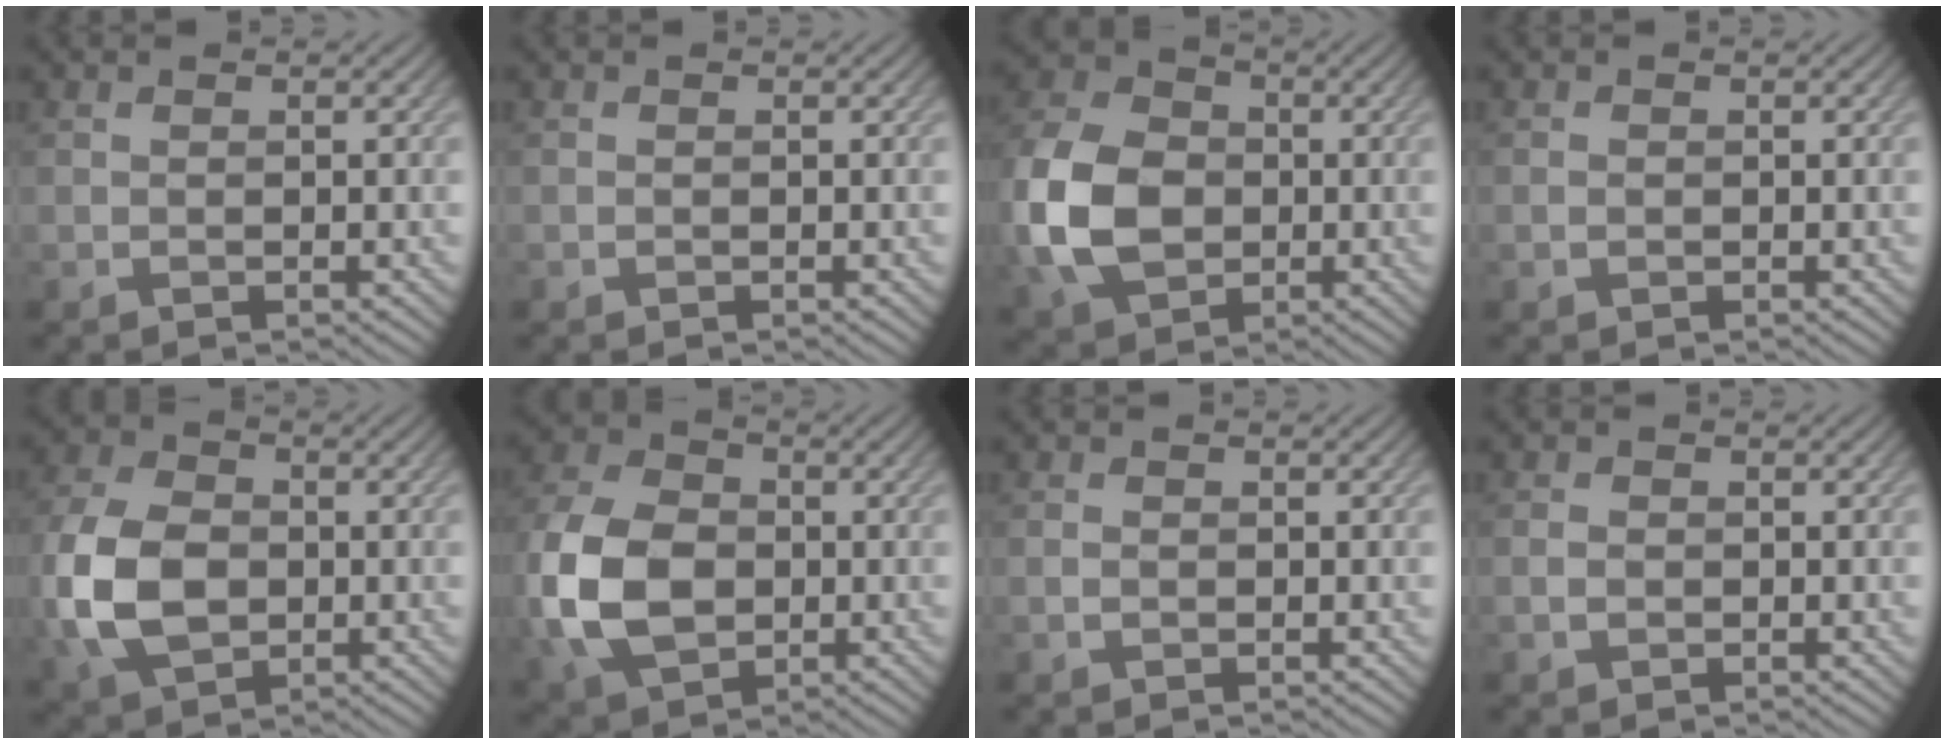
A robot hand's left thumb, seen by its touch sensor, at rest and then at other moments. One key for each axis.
{"total": 0.0}
{"total": 12.9, "fx": -1.9, "fy": 9.7, "fz": 8.3, "tx": -0.224, "ty": -0.008, "tz": -0.044}
{"total": 0.8, "fx": -0.2, "fy": 0.6, "fz": 0.5, "tx": -0.012, "ty": -0.002, "tz": -0.006}
{"total": 10.8, "fx": -1.6, "fy": 7.6, "fz": 7.5, "tx": -0.200, "ty": -0.011, "tz": -0.040}
{"total": 12.5, "fx": -1.9, "fy": 9.0, "fz": 8.6, "tx": -0.230, "ty": -0.015, "tz": -0.044}
{"total": 1.1, "fx": -0.3, "fy": 0.8, "fz": 0.7, "tx": -0.015, "ty": -0.002, "tz": -0.008}
{"total": 1.5, "fx": -0.4, "fy": 1.2, "fz": 0.9, "tx": -0.022, "ty": -0.002, "tz": -0.009}